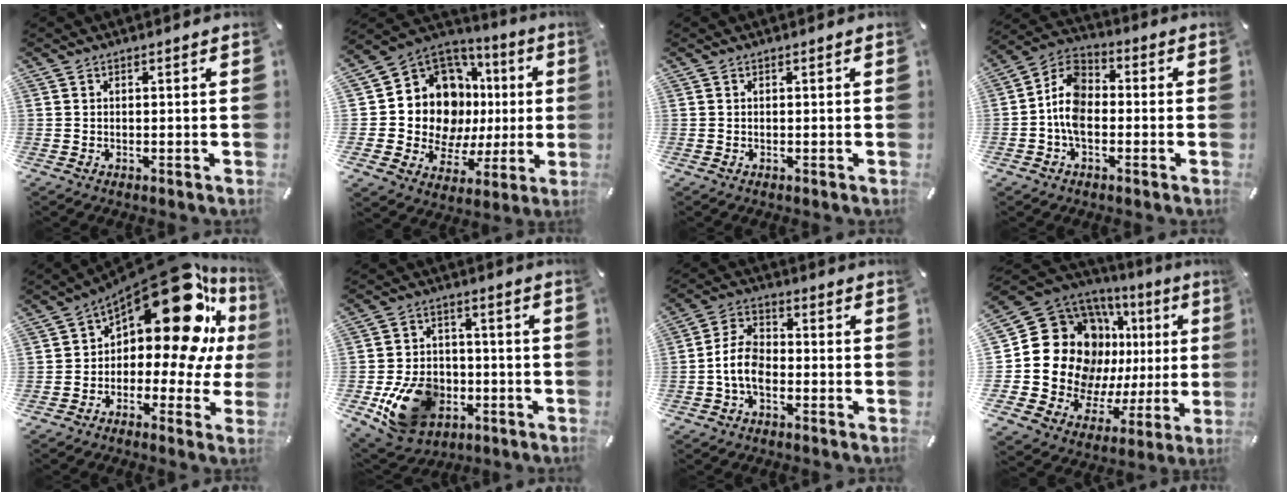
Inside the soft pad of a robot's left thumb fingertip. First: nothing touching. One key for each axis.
{"total": 15.4, "fx": 2.5, "fy": 13.1, "fz": 7.7, "tx": -0.157, "ty": -0.044, "tz": 0.063}
{"total": 0.0}
{"total": 9.3, "fx": -2.1, "fy": 6.2, "fz": 6.5, "tx": -0.146, "ty": 0.010, "tz": -0.042}
{"total": 23.1, "fx": 10.2, "fy": 11.2, "fz": 17.5, "tx": -0.249, "ty": -0.081, "tz": 0.172}
{"total": 15.5, "fx": -5.5, "fy": 11.8, "fz": 8.4, "tx": -0.158, "ty": 0.035, "tz": -0.086}
{"total": 7.9, "fx": -2.6, "fy": 5.0, "fz": 5.5, "tx": -0.116, "ty": 0.015, "tz": -0.049}
{"total": 25.2, "fx": 5.8, "fy": 18.9, "fz": 15.7, "tx": -0.260, "ty": -0.057, "tz": 0.145}